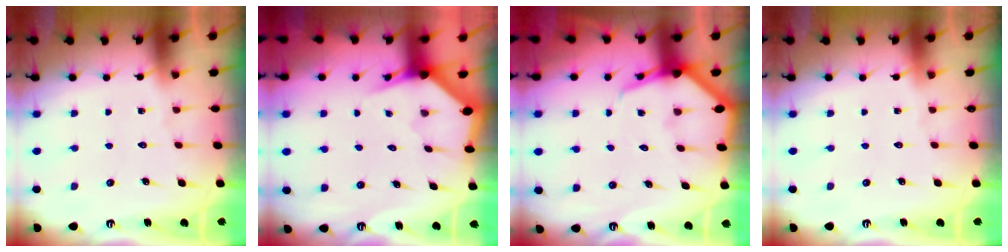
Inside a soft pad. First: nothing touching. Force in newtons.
{"total": 2.8, "press": 2.8, "slide": 0.0}
{"total": 5.7, "press": 5.7, "slide": 0.5}
{"total": 0.0}